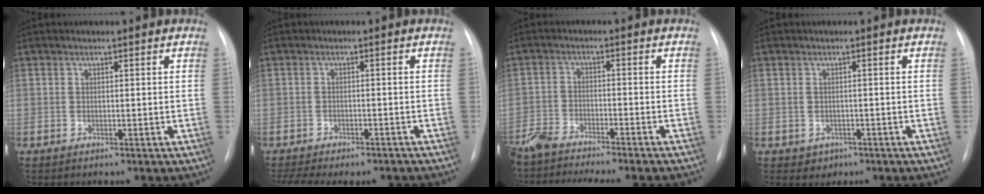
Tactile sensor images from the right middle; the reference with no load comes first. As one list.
[{"total": 9.7, "force": [-8.2, 3.4, 3.9], "torque": [-0.064, 0.005, -0.107]}, {"total": 13.4, "force": [-12.2, 0.2, 5.6], "torque": [-0.086, -0.009, -0.192]}, {"total": 1.6, "force": [-0.6, 1.5, 0.3], "torque": [-0.003, 0.005, -0.003]}]